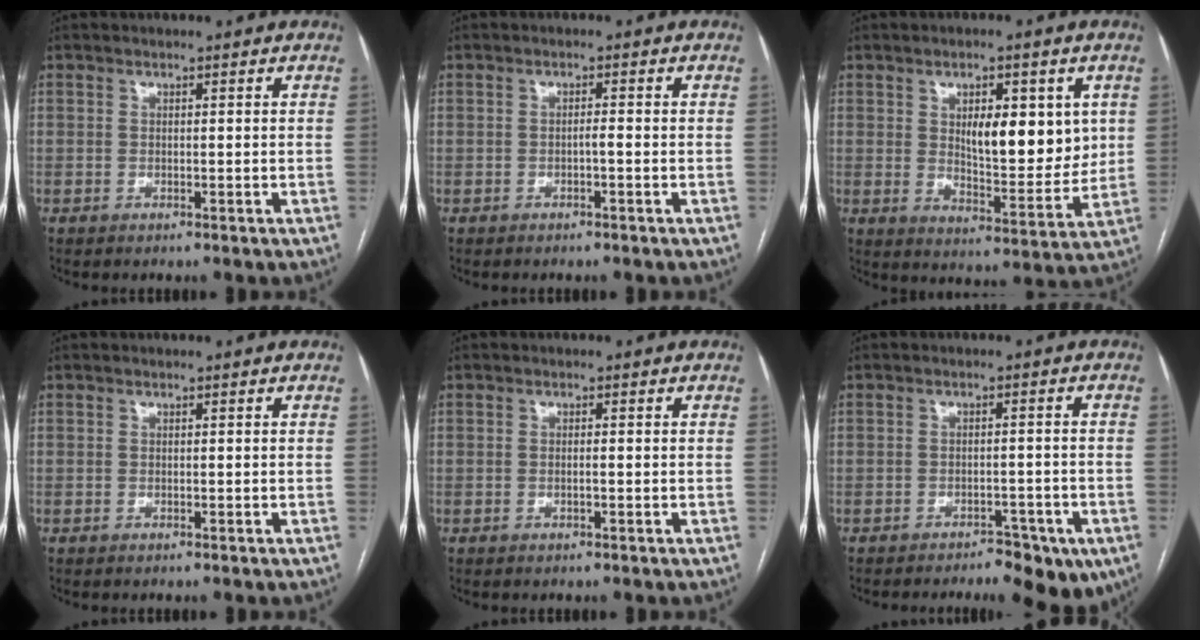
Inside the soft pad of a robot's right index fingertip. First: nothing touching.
{"total": 1.0, "force": [-0.5, 0.0, 0.8], "torque": [-0.012, 0.003, -0.009]}
{"total": 11.2, "force": [2.9, 4.3, 9.9], "torque": [-0.140, -0.003, 0.051]}
{"total": 0.0}
{"total": 0.8, "force": [-0.2, 0.0, 0.7], "torque": [-0.017, 0.000, -0.002]}
{"total": 8.1, "force": [-5.5, 2.9, 5.2], "torque": [-0.054, 0.009, -0.075]}